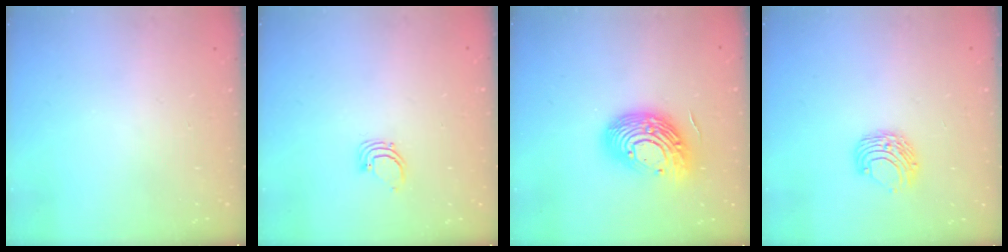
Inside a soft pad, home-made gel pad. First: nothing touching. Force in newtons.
{"total": 2.5, "press": 2.5, "slide": 0.1}
{"total": 17.0, "press": 16.9, "slide": 1.2}
{"total": 7.7, "press": 7.7, "slide": 0.3}